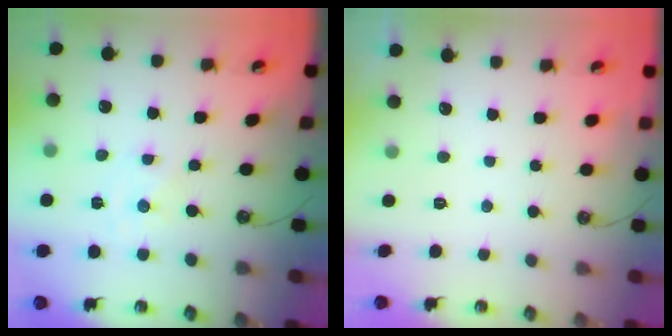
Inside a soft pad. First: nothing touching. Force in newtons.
{"total": 0.0}